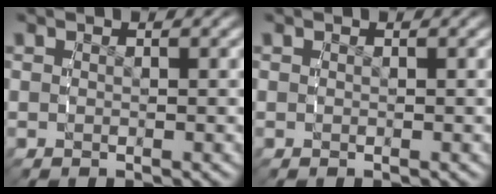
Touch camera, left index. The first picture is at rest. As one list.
[{"total": 0.0}]